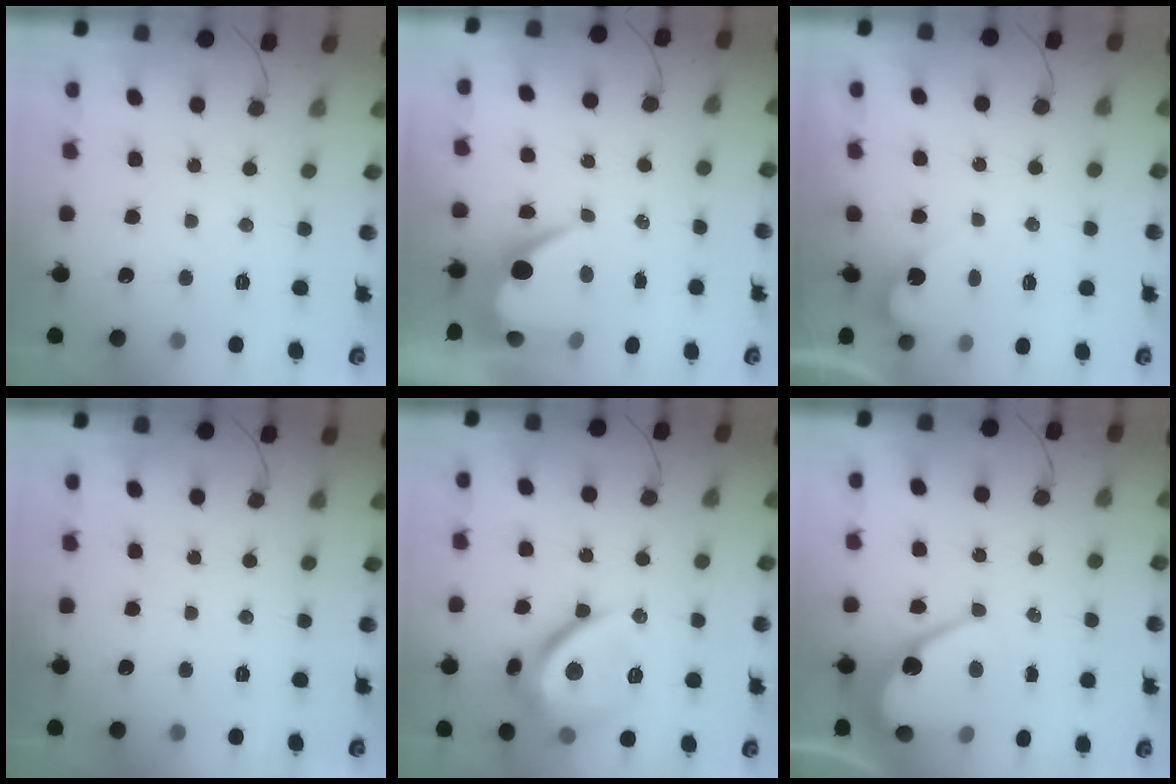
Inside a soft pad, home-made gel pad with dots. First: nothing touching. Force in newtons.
{"total": 8.9, "press": 8.9, "slide": 0.5}
{"total": 2.7, "press": 2.7, "slide": 0.1}
{"total": 0.0}
{"total": 12.5, "press": 12.4, "slide": 1.5}
{"total": 10.9, "press": 10.9, "slide": 1.0}